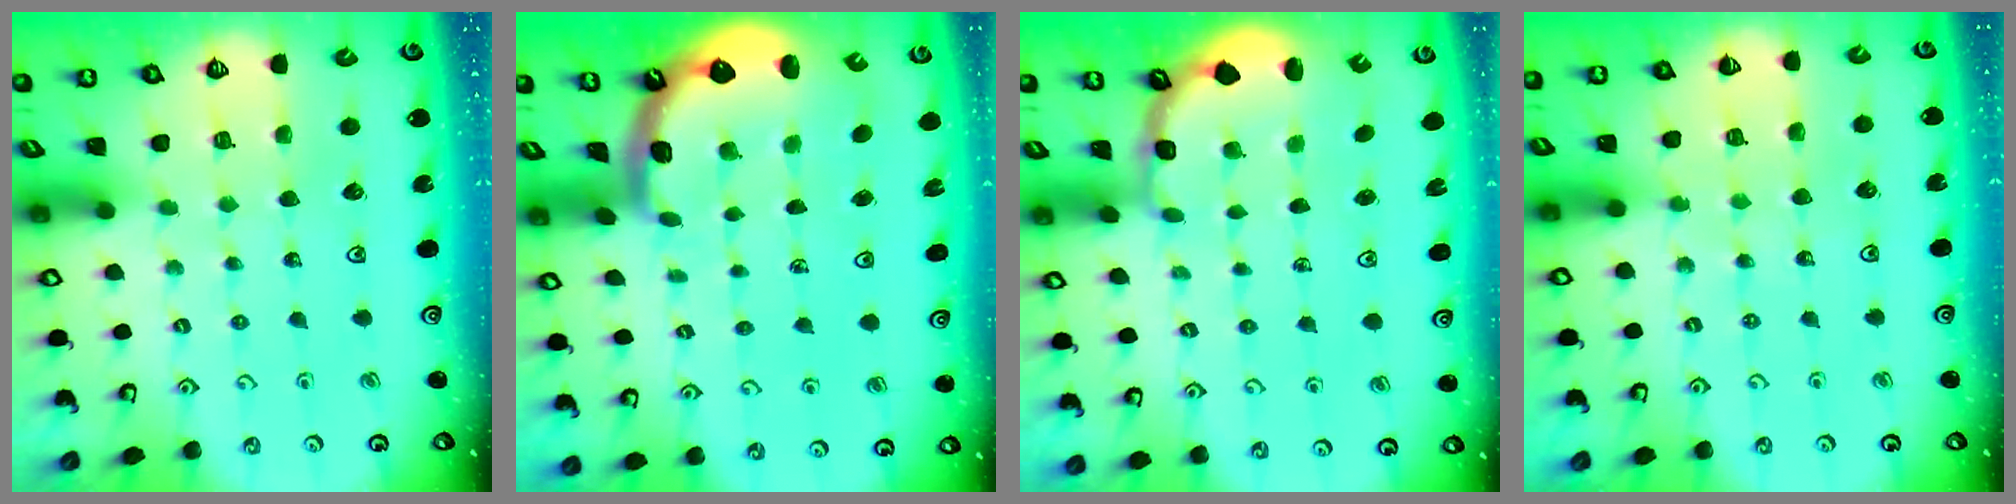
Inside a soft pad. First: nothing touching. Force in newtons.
{"total": 3.4, "press": 2.5, "slide": 2.3}
{"total": 3.0, "press": 2.0, "slide": 2.2}
{"total": 5.2, "press": 4.9, "slide": 1.5}